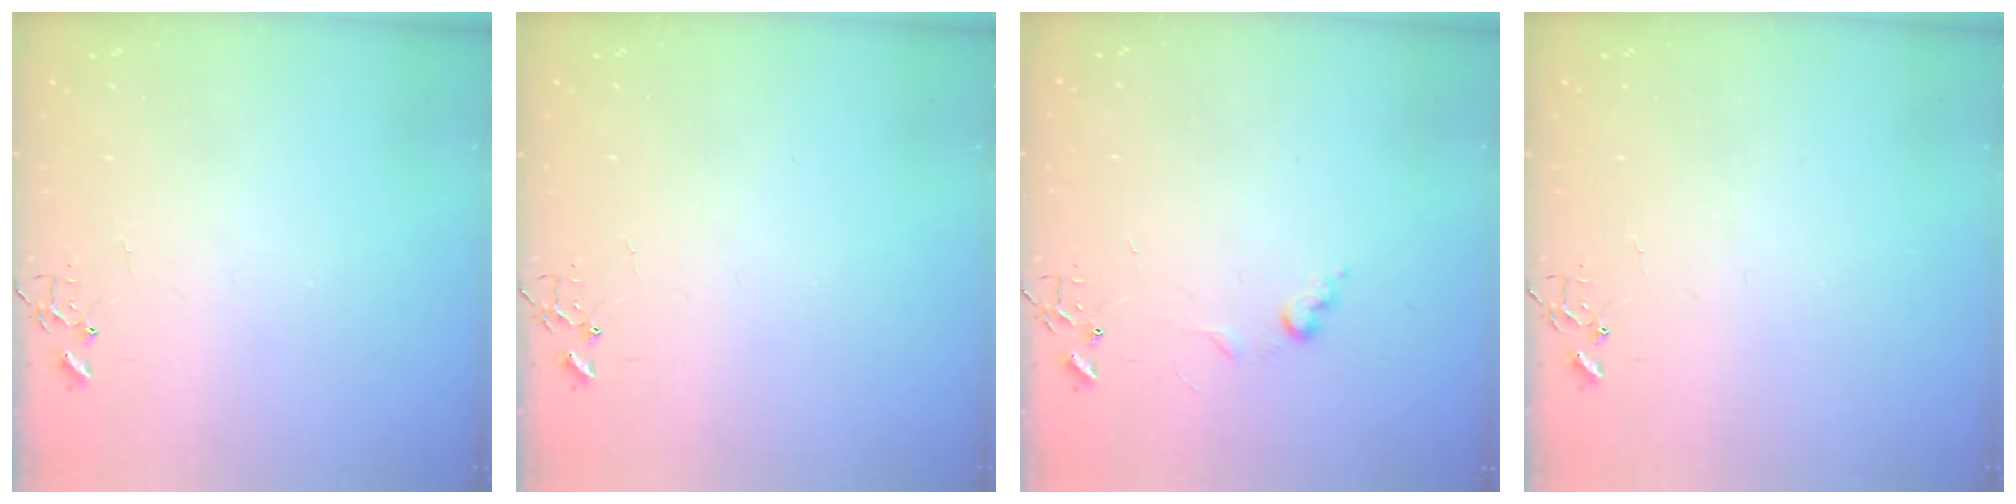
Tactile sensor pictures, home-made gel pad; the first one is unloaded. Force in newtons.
{"total": 0.0}
{"total": 6.0, "press": 5.9, "slide": 0.7}
{"total": 0.0}